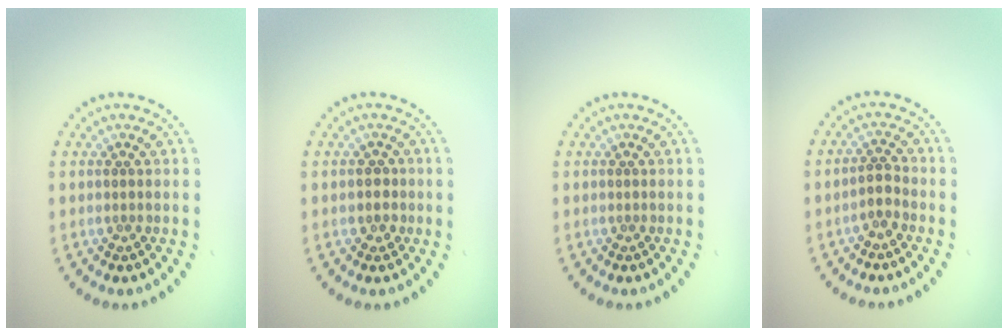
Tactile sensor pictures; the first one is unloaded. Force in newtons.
{"total": 1.5, "press": 1.2, "slide": 0.9}
{"total": 0.0}
{"total": 1.6, "press": 1.2, "slide": 1.0}